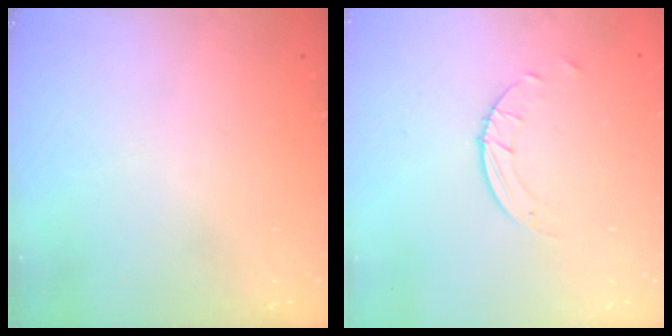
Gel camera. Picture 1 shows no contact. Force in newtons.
{"total": 2.7, "press": 2.7, "slide": 0.3}